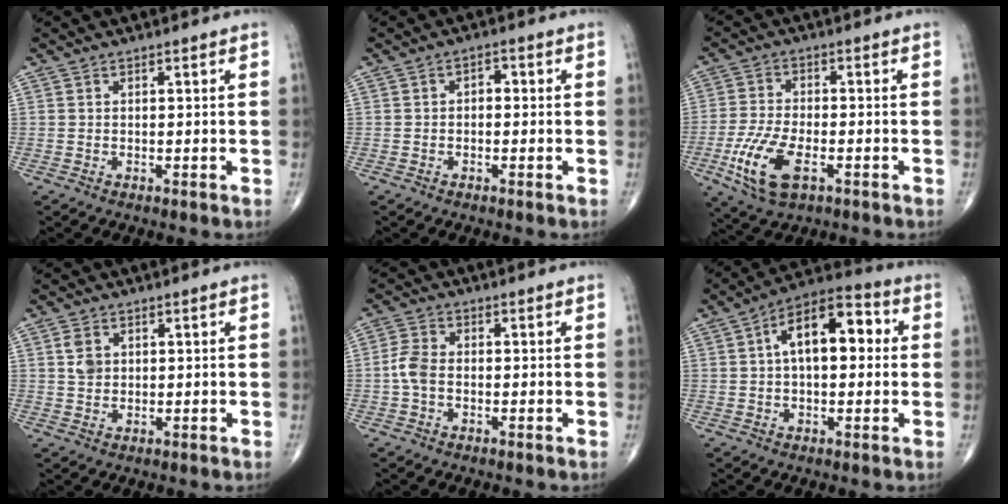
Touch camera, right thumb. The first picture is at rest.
{"total": 2.0, "force": [-0.1, 1.4, 1.4], "torque": [-0.007, 0.010, -0.009]}
{"total": 10.9, "force": [-4.1, 5.0, 8.8], "torque": [-0.188, 0.004, -0.073]}
{"total": 3.0, "force": [0.8, 2.3, 1.8], "torque": [-0.022, -0.002, 0.017]}
{"total": 4.1, "force": [-0.8, 2.6, 3.0], "torque": [-0.069, 0.011, -0.023]}
{"total": 13.4, "force": [2.2, 7.1, 11.2], "torque": [-0.158, 0.035, 0.023]}